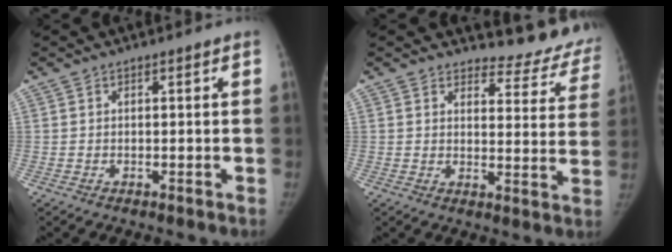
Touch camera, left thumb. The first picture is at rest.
{"total": 11.6, "force": [10.7, 4.3, 0.9], "torque": [0.037, -0.094, 0.101]}